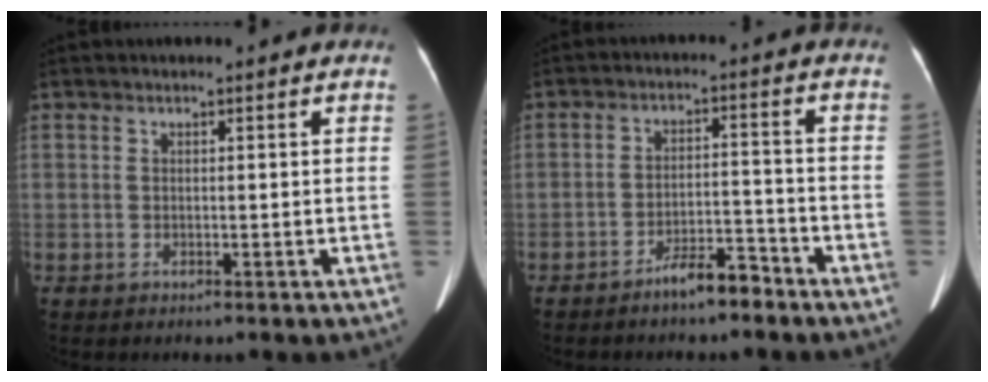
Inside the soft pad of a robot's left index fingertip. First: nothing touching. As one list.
[{"total": 5.3, "force": [-4.4, 1.2, 2.6], "torque": [-0.046, 0.005, -0.079]}]